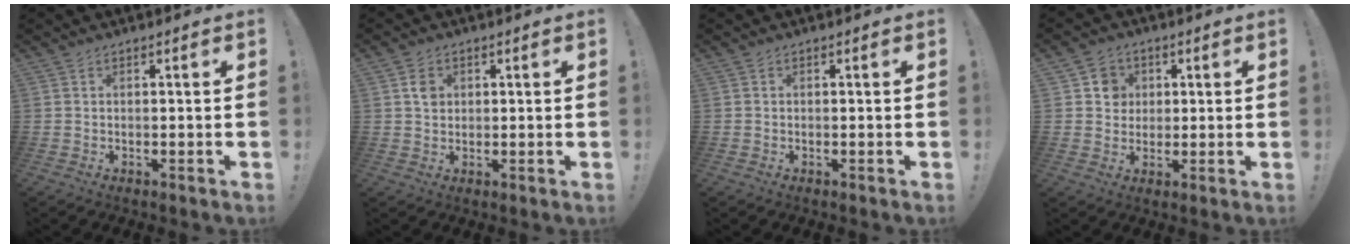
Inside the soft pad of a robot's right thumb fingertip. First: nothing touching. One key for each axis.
{"total": 3.3, "fx": 0.9, "fy": 2.8, "fz": 1.6, "tx": -0.003, "ty": -0.007, "tz": 0.011}
{"total": 0.0}
{"total": 6.5, "fx": 1.7, "fy": 6.1, "fz": 1.4, "tx": -0.008, "ty": -0.008, "tz": 0.033}